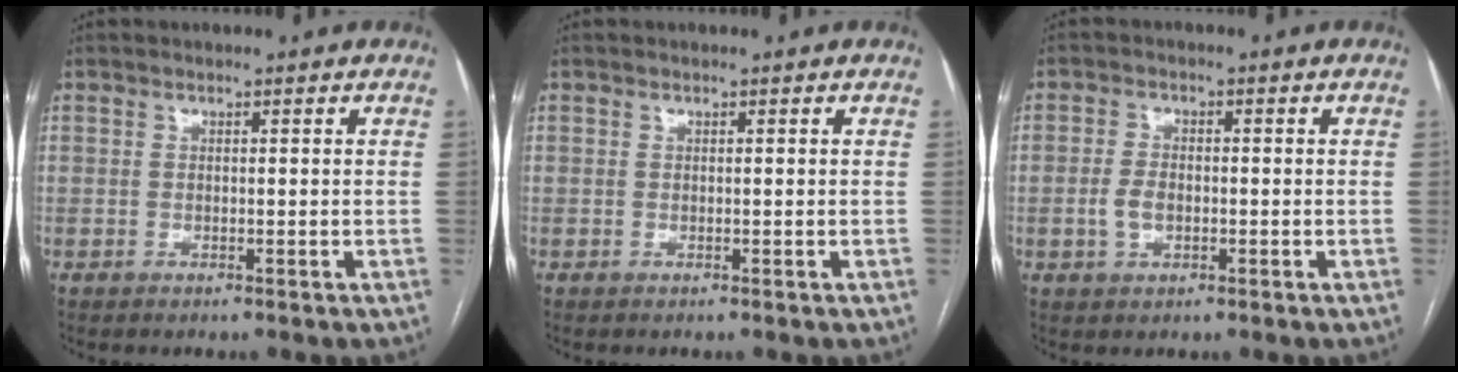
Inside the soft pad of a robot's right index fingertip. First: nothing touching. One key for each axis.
{"total": 0.0}
{"total": 3.4, "fx": -0.8, "fy": 2.0, "fz": 2.6, "tx": -0.059, "ty": 0.004, "tz": -0.014}